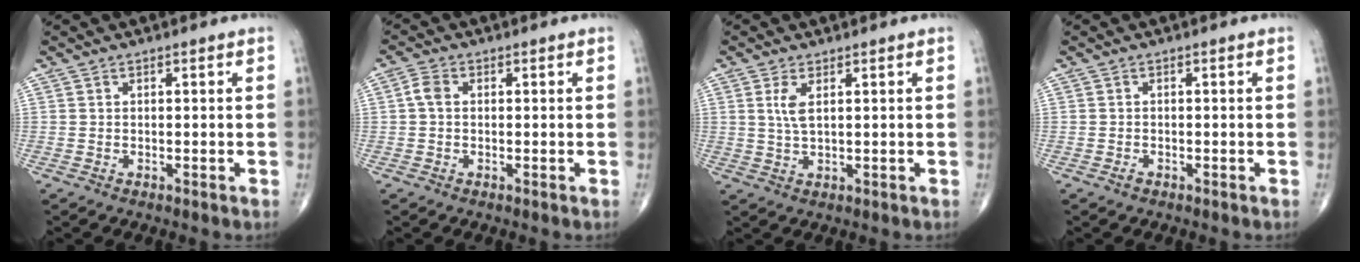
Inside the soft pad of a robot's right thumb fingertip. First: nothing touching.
{"total": 2.5, "force": [0.1, 1.7, 1.8], "torque": [-0.036, 0.007, -0.002]}
{"total": 3.4, "force": [1.1, 1.3, 3.0], "torque": [-0.068, -0.003, 0.027]}
{"total": 0.8, "force": [-0.5, 0.4, 0.4], "torque": [-0.007, 0.003, -0.010]}